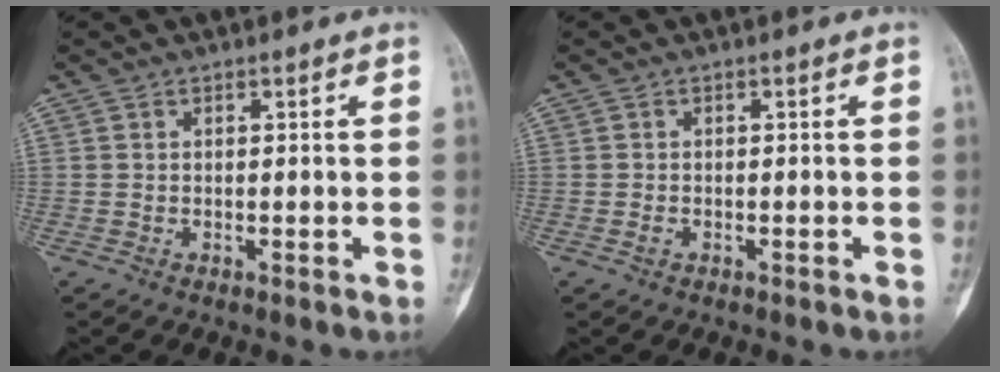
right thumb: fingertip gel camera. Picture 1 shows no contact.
{"total": 0.9, "force": [-0.5, 0.5, 0.5], "torque": [-0.014, 0.002, -0.008]}